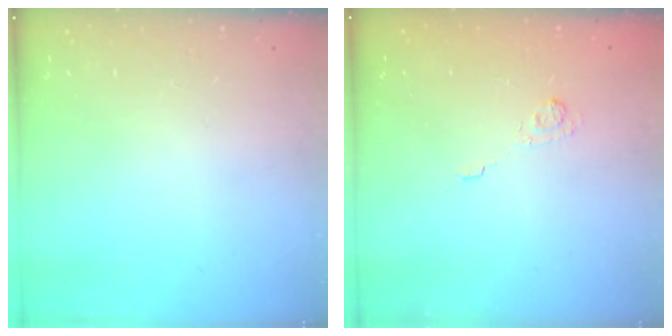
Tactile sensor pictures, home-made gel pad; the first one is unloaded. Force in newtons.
{"total": 2.0, "press": 1.5, "slide": 1.3}